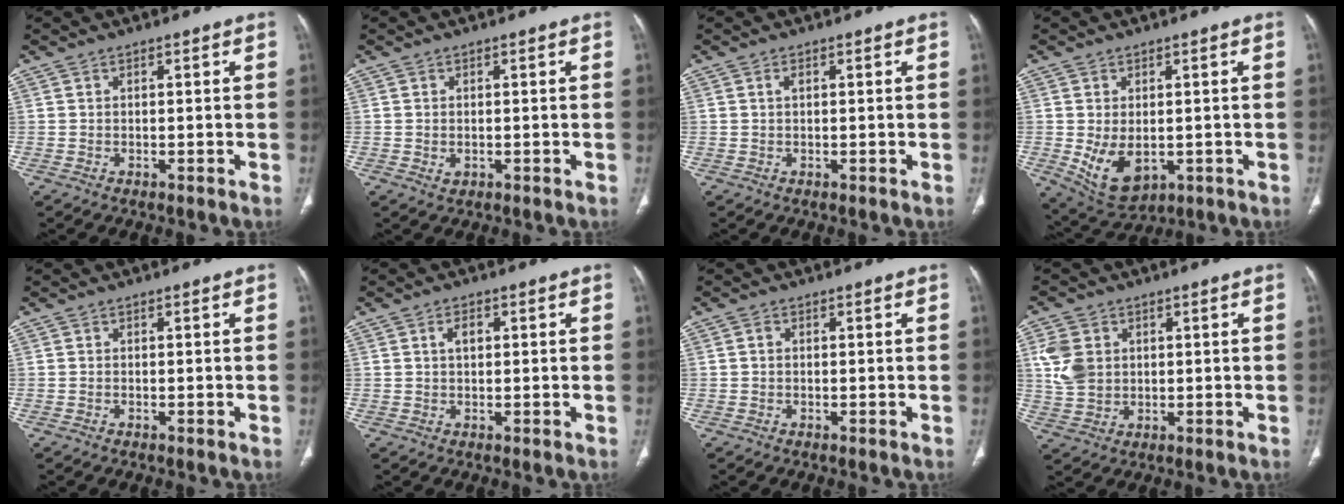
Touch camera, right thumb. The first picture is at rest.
{"total": 1.3, "force": [-0.2, 1.0, 0.8], "torque": [-0.012, -0.002, 0.002]}
{"total": 1.1, "force": [0.4, 0.5, 0.8], "torque": [-0.018, 0.003, 0.007]}
{"total": 8.6, "force": [-1.2, 5.5, 6.5], "torque": [-0.107, -0.012, 0.003]}
{"total": 0.0}
{"total": 2.6, "force": [0.7, 1.5, 2.0], "torque": [-0.033, 0.004, 0.013]}
{"total": 0.8, "force": [0.0, 0.6, 0.4], "torque": [-0.005, 0.002, -0.002]}
{"total": 7.7, "force": [1.9, 6.1, 4.3], "torque": [-0.078, -0.004, 0.043]}